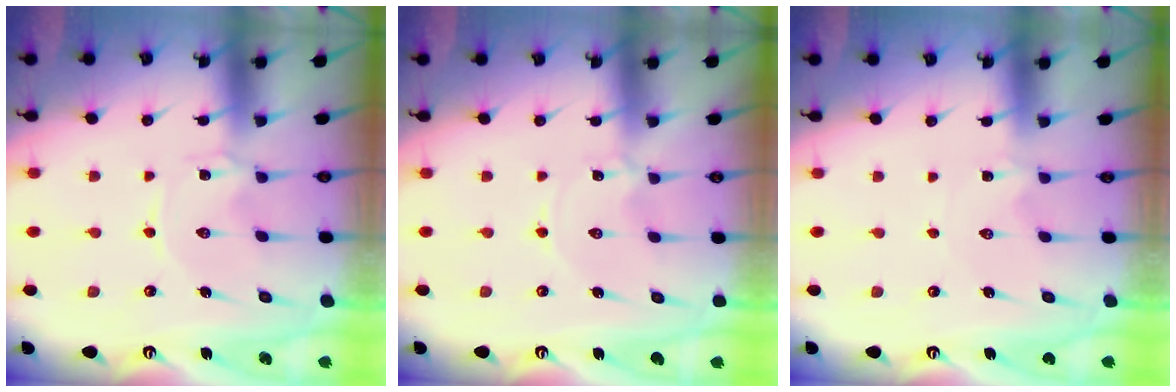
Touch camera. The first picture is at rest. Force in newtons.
{"total": 0.0}
{"total": 0.0}